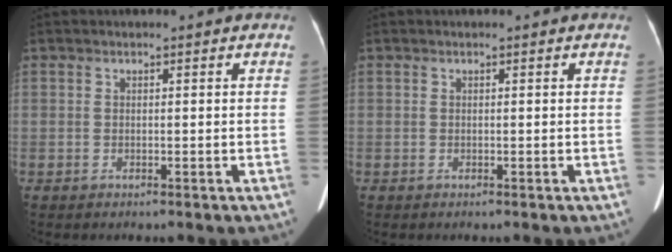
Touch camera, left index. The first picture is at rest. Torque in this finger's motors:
{"motor_torque": [0.02, 0.00, 0.00, 0.00]}